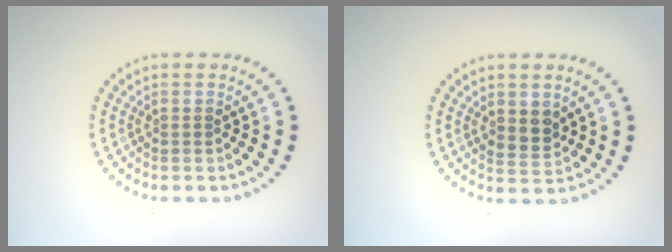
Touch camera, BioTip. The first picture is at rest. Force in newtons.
{"total": 1.9, "press": 1.8, "slide": 0.7}